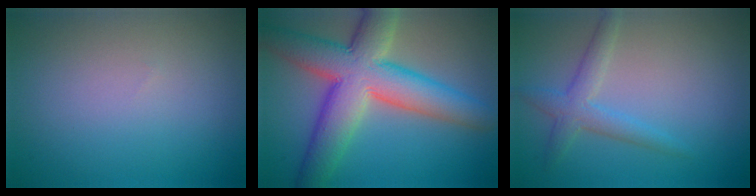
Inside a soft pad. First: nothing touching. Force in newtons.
{"total": 10.4, "press": 10.4, "slide": 0.5}
{"total": 2.6, "press": 2.6, "slide": 0.1}